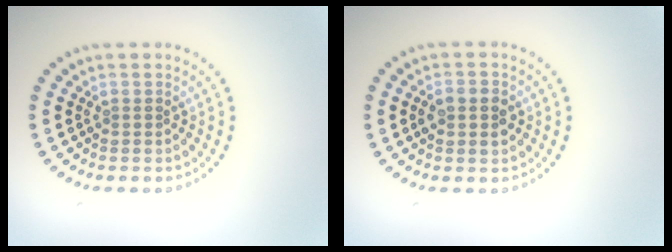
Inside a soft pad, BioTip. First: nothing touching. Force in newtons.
{"total": 2.8, "press": 2.8, "slide": 0.0}